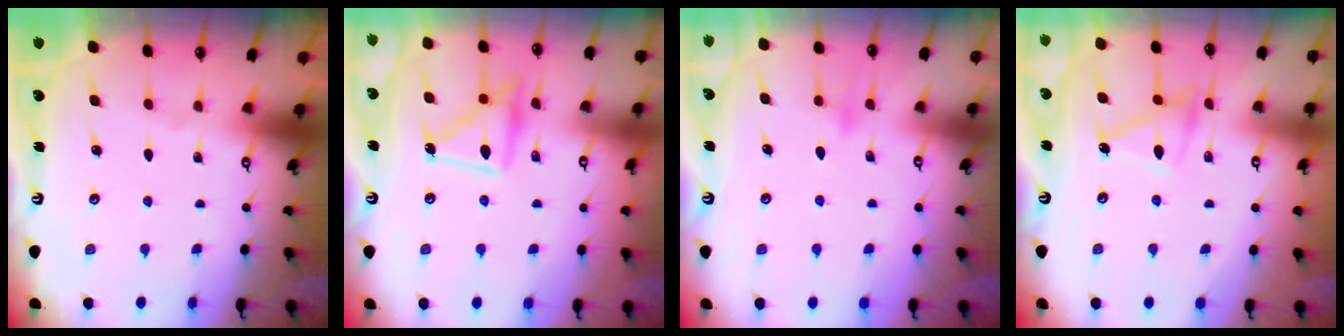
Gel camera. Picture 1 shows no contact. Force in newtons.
{"total": 14.5, "press": 14.5, "slide": 1.0}
{"total": 6.9, "press": 6.9, "slide": 0.7}
{"total": 12.4, "press": 12.3, "slide": 0.7}